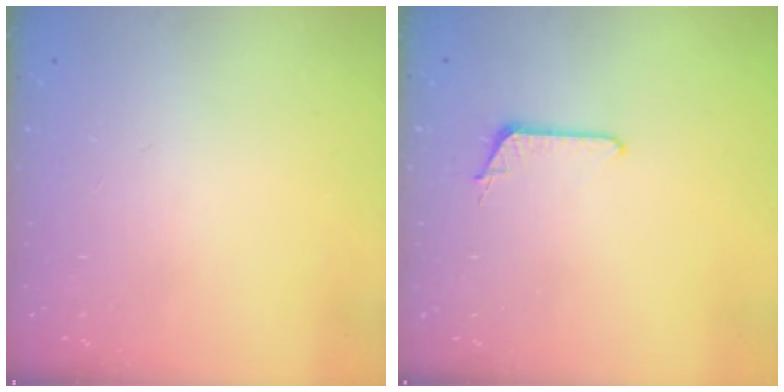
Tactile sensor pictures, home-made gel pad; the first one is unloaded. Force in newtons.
{"total": 5.6, "press": 5.5, "slide": 0.7}